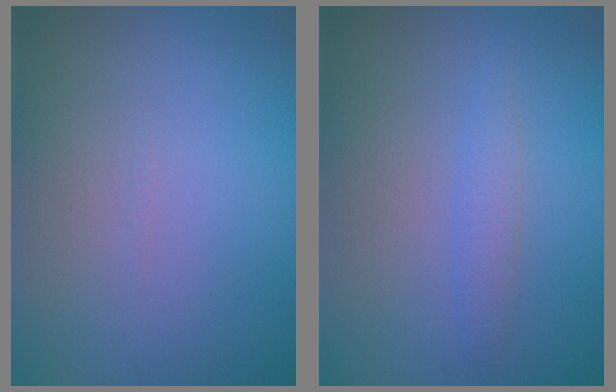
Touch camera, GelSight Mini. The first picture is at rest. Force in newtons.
{"total": 1.4, "press": 1.4, "slide": 0.1}